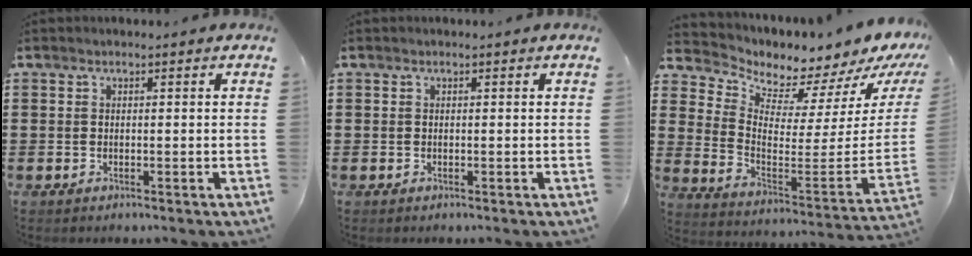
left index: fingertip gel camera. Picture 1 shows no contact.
{"total": 0.0}
{"total": 4.0, "force": [3.9, 0.8, -0.7], "torque": [-0.005, -0.071, 0.060]}